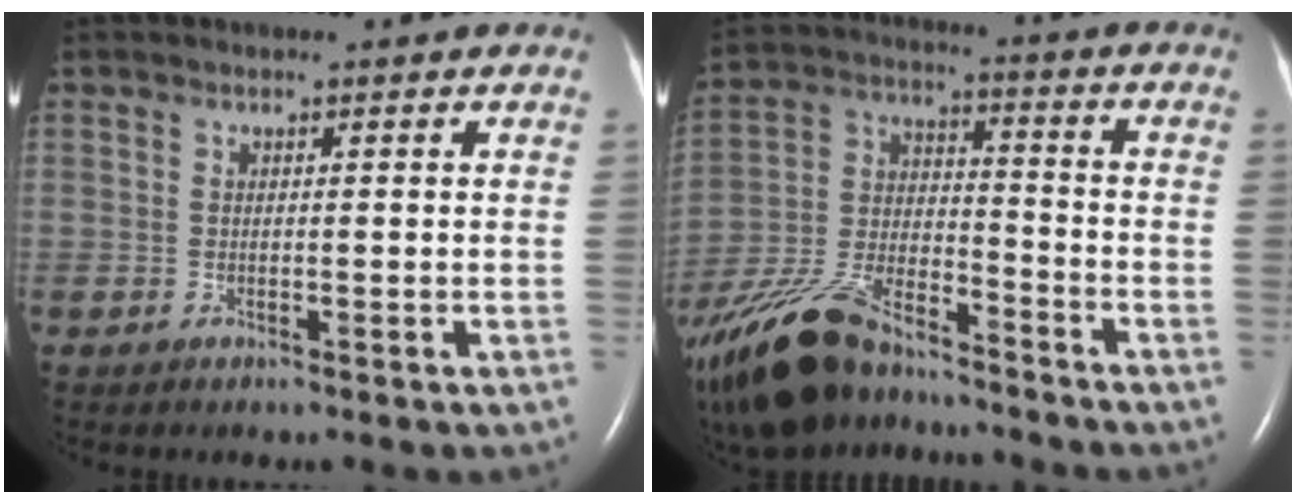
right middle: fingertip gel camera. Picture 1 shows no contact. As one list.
[{"total": 18.3, "force": [-14.6, 5.8, 9.4], "torque": [-0.221, -0.017, -0.268]}]